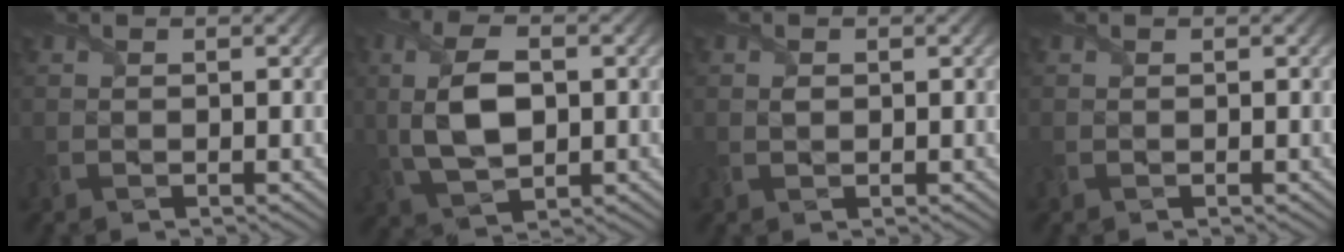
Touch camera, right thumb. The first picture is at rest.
{"total": 8.3, "force": [0.4, 4.4, 7.1], "torque": [-0.162, 0.004, 0.005]}
{"total": 0.5, "force": [0.2, 0.4, 0.4], "torque": [-0.009, 0.000, 0.003]}
{"total": 0.0}